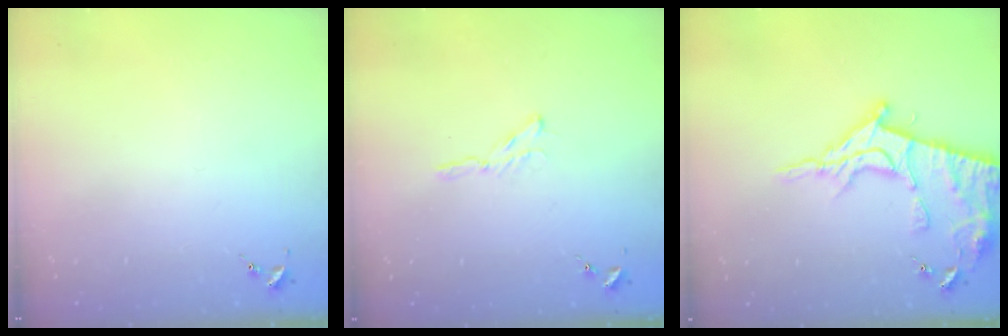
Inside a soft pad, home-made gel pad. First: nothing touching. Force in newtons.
{"total": 2.9, "press": 2.9, "slide": 0.3}
{"total": 16.7, "press": 16.7, "slide": 1.6}